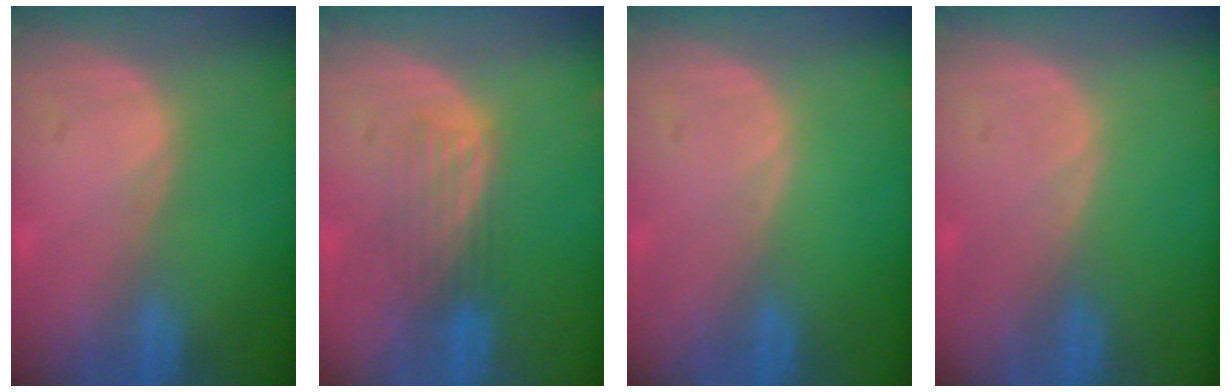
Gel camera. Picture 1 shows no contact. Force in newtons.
{"total": 4.4, "press": 3.7, "slide": 2.4}
{"total": 0.0}
{"total": 0.0}